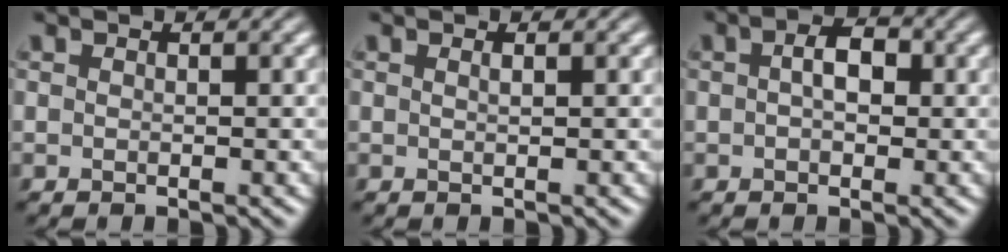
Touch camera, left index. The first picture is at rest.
{"total": 0.5, "force": [0.2, 0.2, 0.4], "torque": [-0.005, 0.002, 0.004]}
{"total": 3.0, "force": [0.4, 1.7, 2.4], "torque": [-0.036, 0.008, 0.001]}